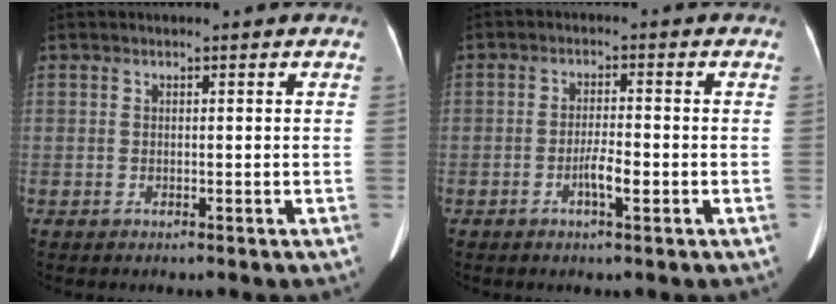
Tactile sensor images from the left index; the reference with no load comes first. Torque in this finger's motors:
{"motor_torque": [0.09, 0.14, 0.07, 0.01]}